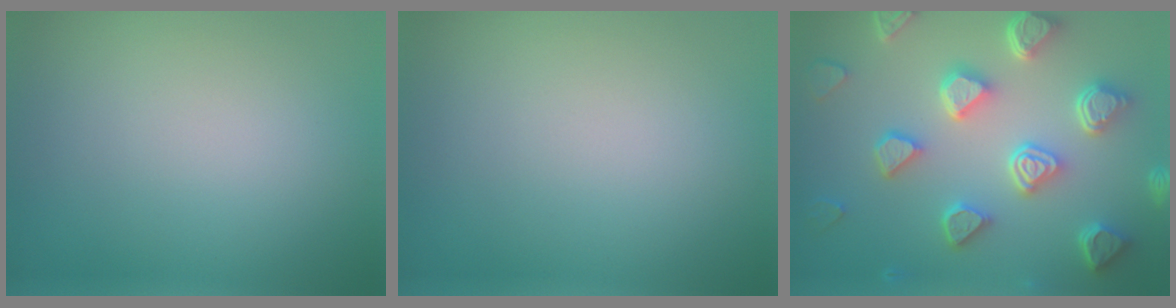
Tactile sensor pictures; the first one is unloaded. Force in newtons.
{"total": 0.0}
{"total": 7.1, "press": 5.7, "slide": 4.2}